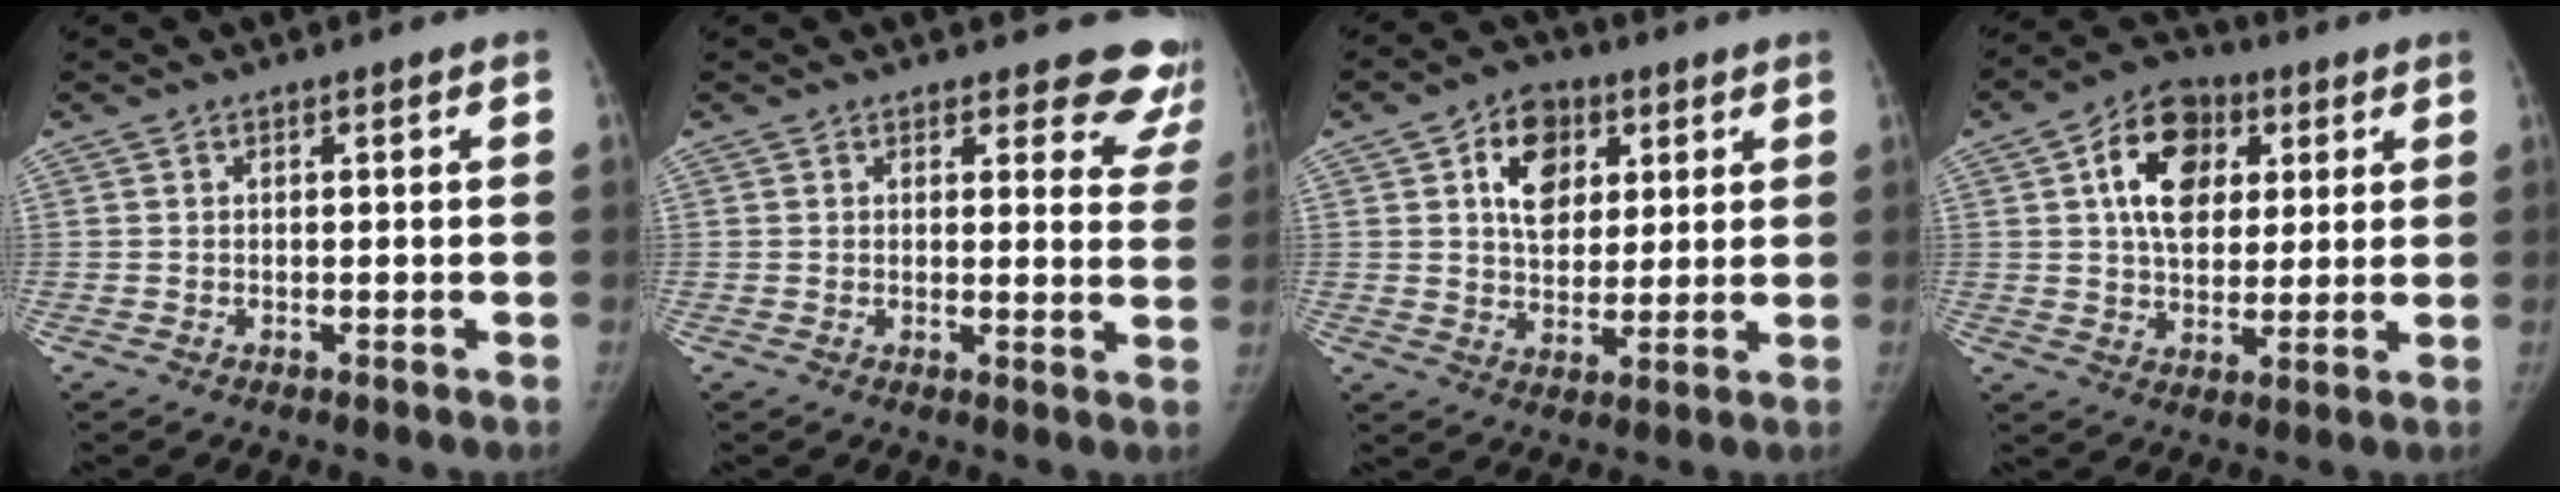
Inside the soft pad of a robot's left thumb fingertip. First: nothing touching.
{"total": 10.0, "force": [9.2, 3.8, 1.2], "torque": [0.047, -0.064, 0.065]}
{"total": 10.6, "force": [3.8, 7.7, 6.2], "torque": [-0.064, -0.009, 0.061]}
{"total": 13.6, "force": [4.1, 9.5, 8.8], "torque": [-0.116, -0.002, 0.062]}